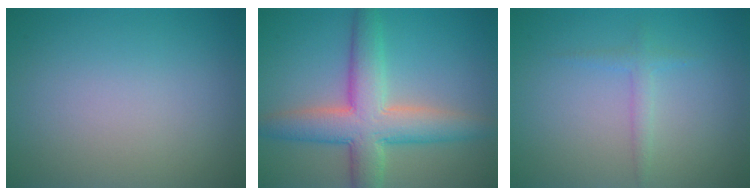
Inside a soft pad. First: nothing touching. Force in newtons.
{"total": 7.3, "press": 7.3, "slide": 0.2}
{"total": 1.3, "press": 1.3, "slide": 0.1}